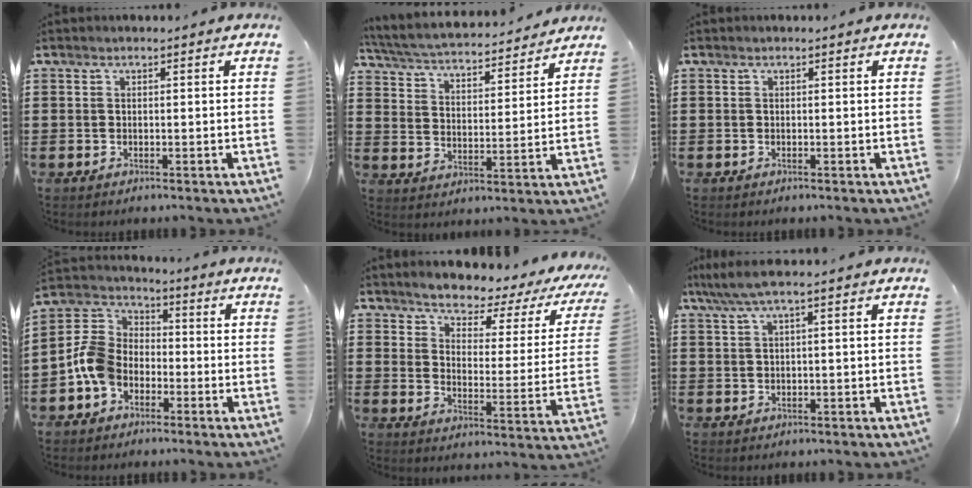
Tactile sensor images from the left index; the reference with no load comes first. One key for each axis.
{"total": 4.3, "fx": 4.2, "fy": 0.1, "fz": 1.1, "tx": -0.045, "ty": -0.032, "tz": 0.065}
{"total": 0.0}
{"total": 7.7, "fx": -3.4, "fy": 5.7, "fz": 3.9, "tx": -0.117, "ty": 0.014, "tz": -0.075}
{"total": 3.2, "fx": 3.0, "fy": 0.4, "fz": 1.0, "tx": -0.035, "ty": -0.031, "tz": 0.039}
{"total": 2.8, "fx": 0.8, "fy": 0.1, "fz": 2.7, "tx": -0.059, "ty": -0.004, "tz": 0.012}